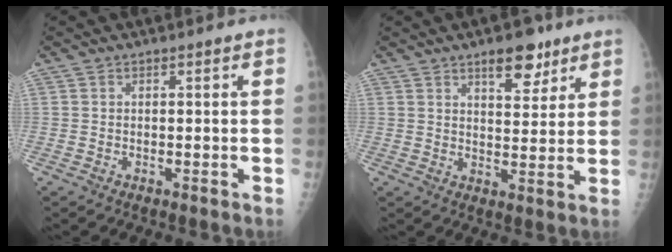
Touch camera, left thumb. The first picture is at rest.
{"total": 7.5, "force": [4.9, 3.3, 4.6], "torque": [-0.039, -0.028, 0.070]}